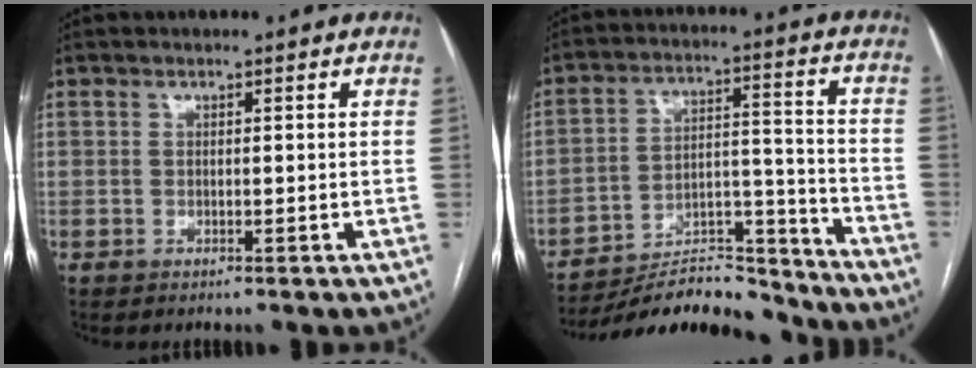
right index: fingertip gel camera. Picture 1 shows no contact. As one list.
[{"total": 16.2, "force": [-15.5, 3.1, 3.2], "torque": [-0.049, 0.039, -0.242]}]